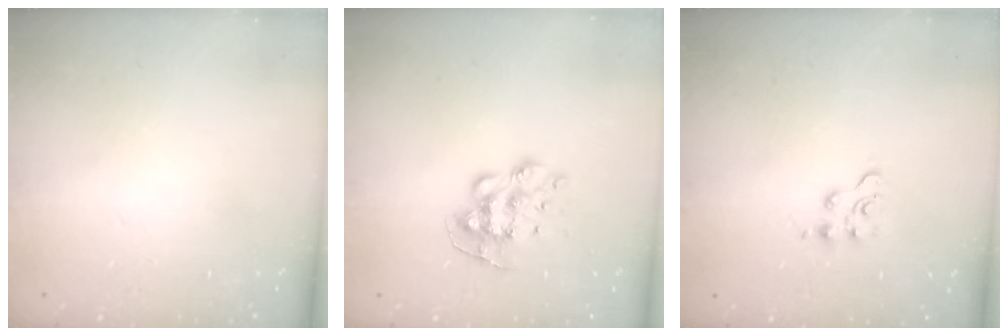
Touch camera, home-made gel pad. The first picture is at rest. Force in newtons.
{"total": 9.3, "press": 9.3, "slide": 0.3}
{"total": 3.8, "press": 3.8, "slide": 0.5}